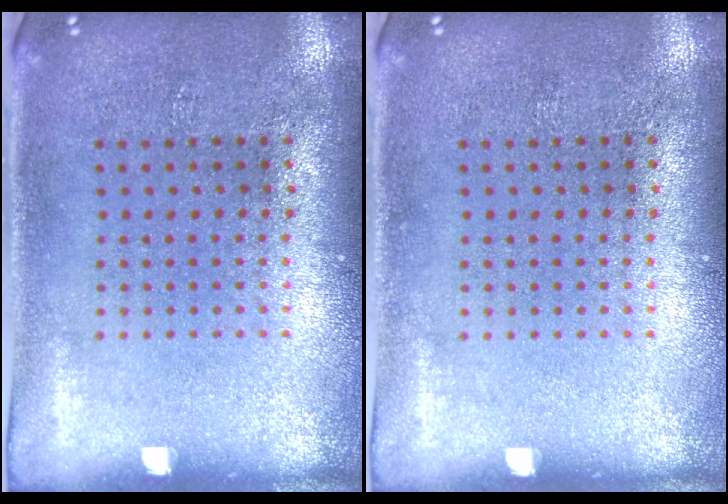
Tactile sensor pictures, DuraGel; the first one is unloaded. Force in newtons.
{"total": 0.0}